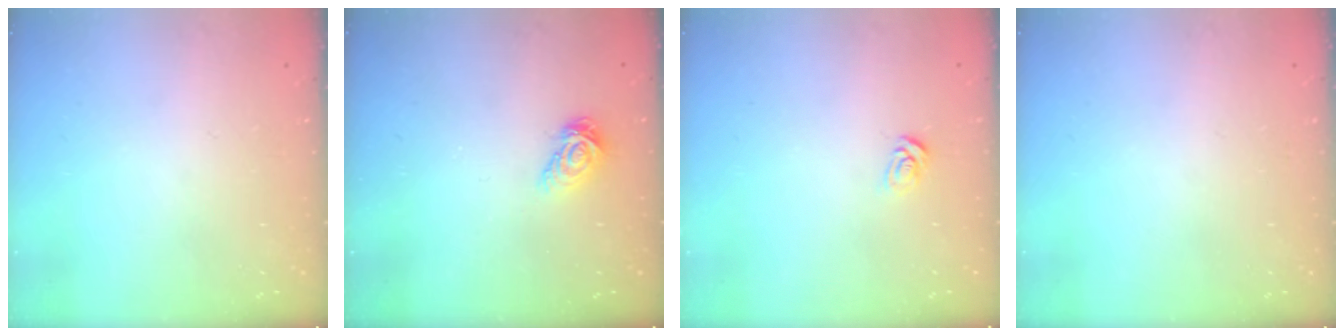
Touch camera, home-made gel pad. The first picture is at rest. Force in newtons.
{"total": 6.1, "press": 6.1, "slide": 0.3}
{"total": 4.2, "press": 4.2, "slide": 0.3}
{"total": 0.0}